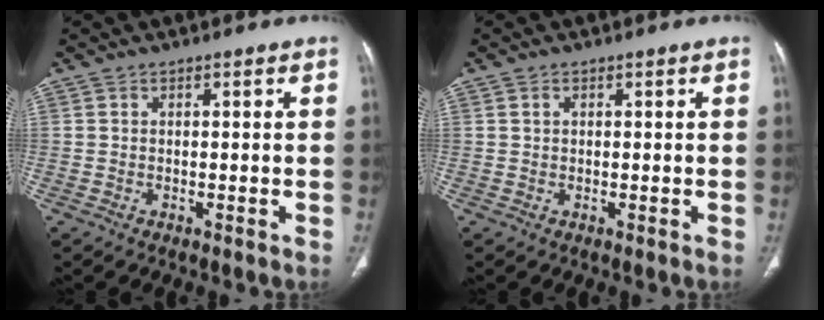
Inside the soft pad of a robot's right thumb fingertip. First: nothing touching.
{"total": 0.8, "force": [0.3, 0.6, 0.5], "torque": [-0.009, 0.001, 0.007]}